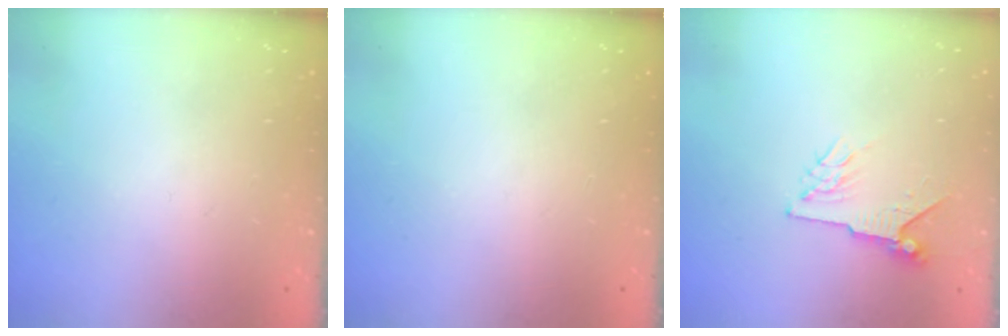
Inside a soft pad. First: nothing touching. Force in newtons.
{"total": 0.0}
{"total": 6.2, "press": 6.2, "slide": 0.6}